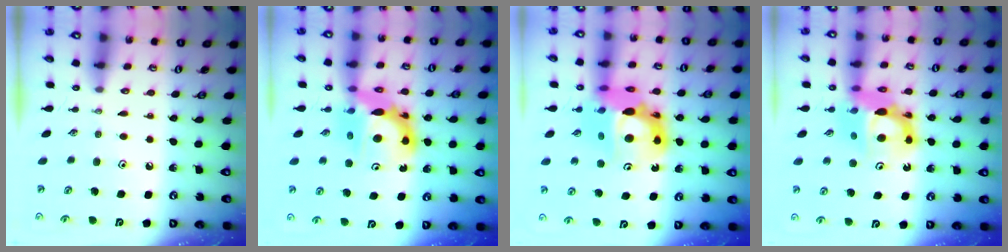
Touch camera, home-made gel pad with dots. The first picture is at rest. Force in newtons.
{"total": 11.2, "press": 11.1, "slide": 1.0}
{"total": 17.8, "press": 17.5, "slide": 3.1}
{"total": 12.4, "press": 12.1, "slide": 2.5}